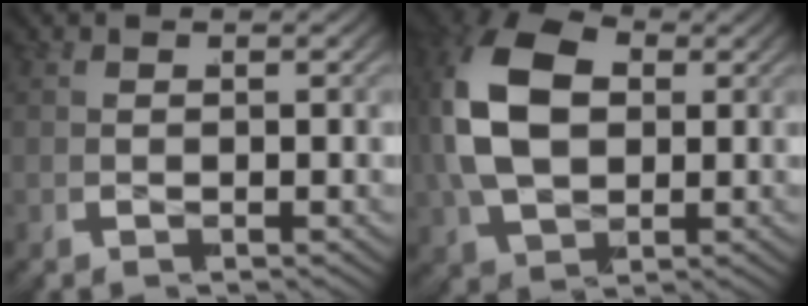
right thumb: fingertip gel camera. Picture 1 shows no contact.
{"total": 11.7, "force": [1.3, 8.1, 8.3], "torque": [-0.203, -0.017, 0.033]}